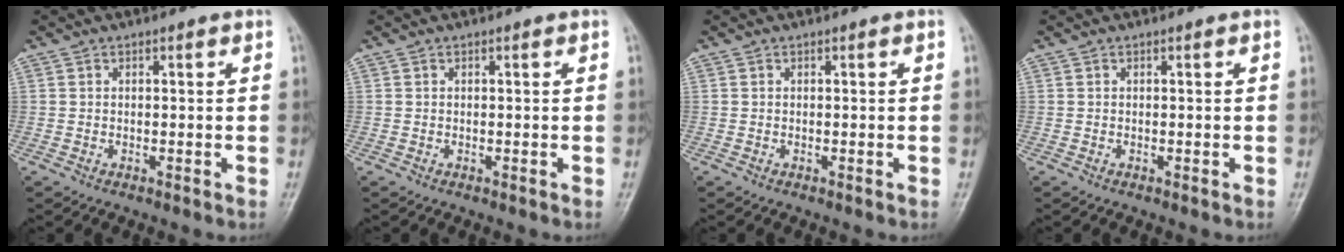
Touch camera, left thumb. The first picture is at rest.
{"total": 0.0}
{"total": 0.0}
{"total": 0.0}